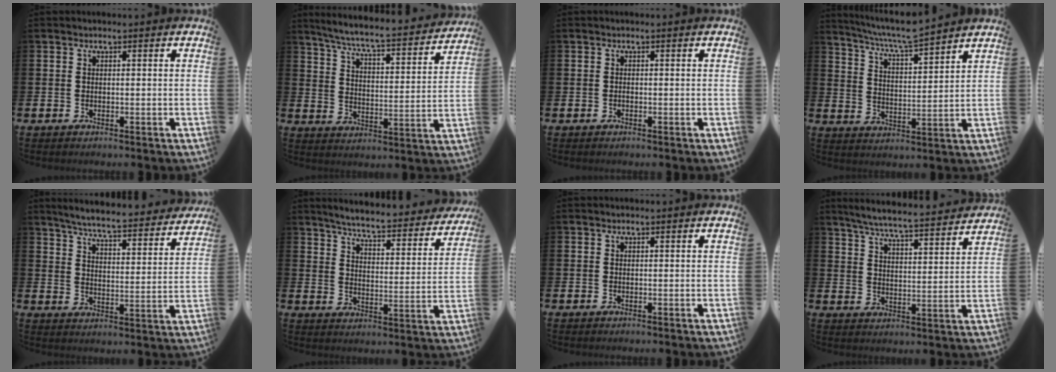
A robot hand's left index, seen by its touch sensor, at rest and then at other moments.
{"total": 6.5, "force": [5.9, 0.3, 2.6], "torque": [-0.082, -0.046, 0.097]}
{"total": 0.0}
{"total": 6.9, "force": [6.6, 0.0, 2.1], "torque": [-0.067, -0.042, 0.114]}
{"total": 6.3, "force": [5.9, 0.1, 2.1], "torque": [-0.063, -0.048, 0.097]}
{"total": 5.6, "force": [5.3, 0.2, 1.7], "torque": [-0.056, -0.046, 0.085]}
{"total": 0.0}
{"total": 6.4, "force": [6.1, 0.1, 2.1], "torque": [-0.068, -0.045, 0.104]}